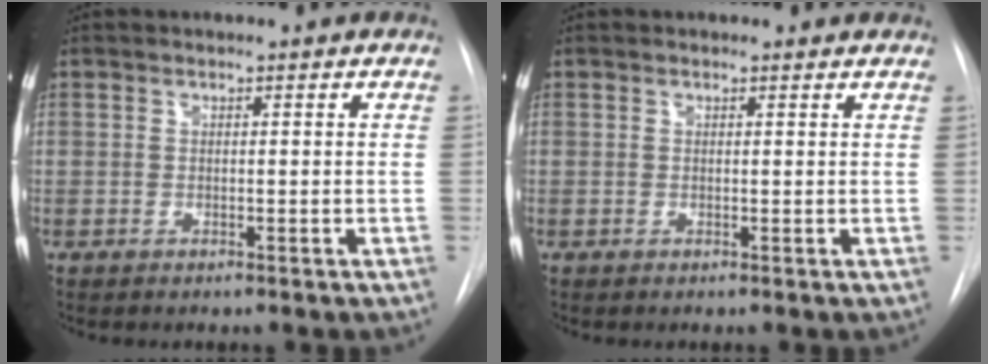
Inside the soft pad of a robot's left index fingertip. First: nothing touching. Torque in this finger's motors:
{"motor_torque": [0.13, -0.12, -0.17, 0.01]}